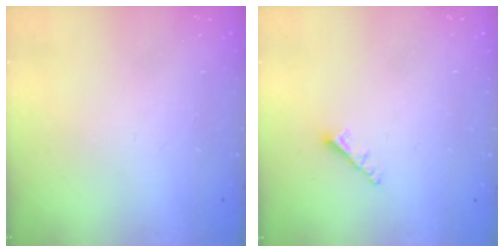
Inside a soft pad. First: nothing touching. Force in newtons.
{"total": 2.3, "press": 2.3, "slide": 0.3}